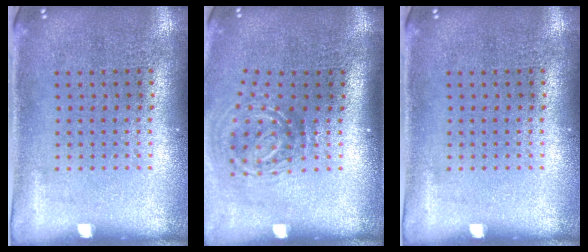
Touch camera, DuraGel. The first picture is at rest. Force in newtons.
{"total": 2.0, "press": 1.2, "slide": 1.6}
{"total": 0.0}